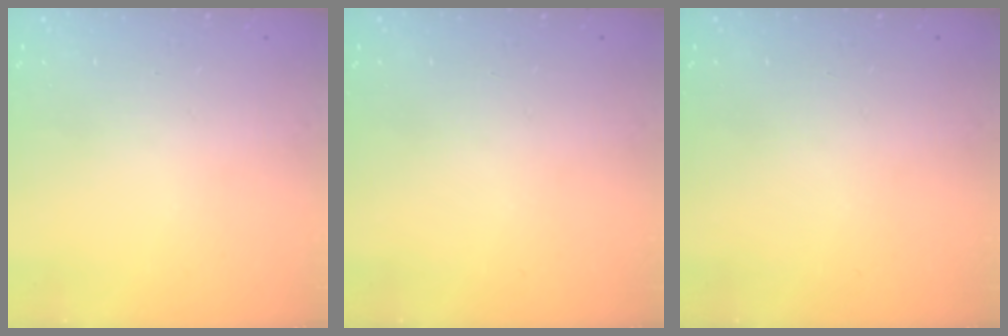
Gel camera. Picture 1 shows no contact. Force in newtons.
{"total": 0.0}
{"total": 0.0}